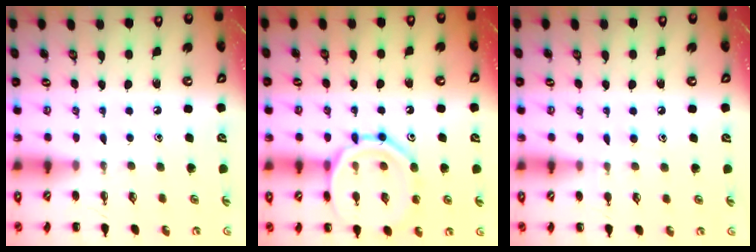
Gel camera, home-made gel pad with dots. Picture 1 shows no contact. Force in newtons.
{"total": 14.5, "press": 14.5, "slide": 1.3}
{"total": 7.6, "press": 7.4, "slide": 1.8}